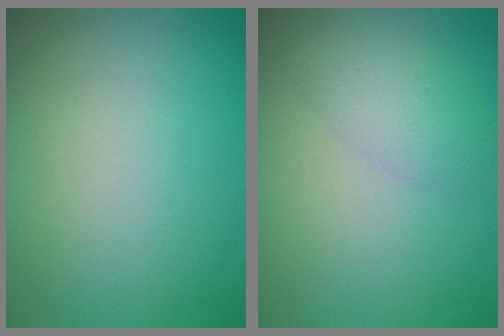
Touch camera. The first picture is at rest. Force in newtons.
{"total": 2.7, "press": 2.7, "slide": 0.1}